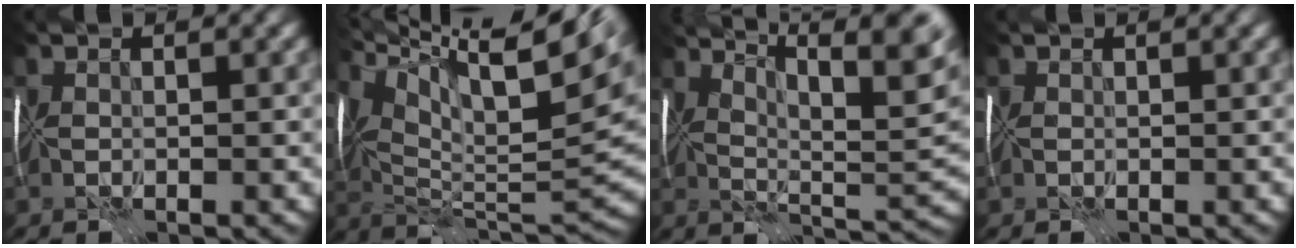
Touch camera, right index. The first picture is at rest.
{"total": 14.9, "force": [8.4, 4.1, 11.6], "torque": [-0.212, 0.028, 0.149]}
{"total": 13.3, "force": [8.0, 3.9, 9.9], "torque": [-0.150, 0.022, 0.104]}
{"total": 1.1, "force": [0.9, 0.4, 0.5], "torque": [-0.001, 0.005, 0.016]}